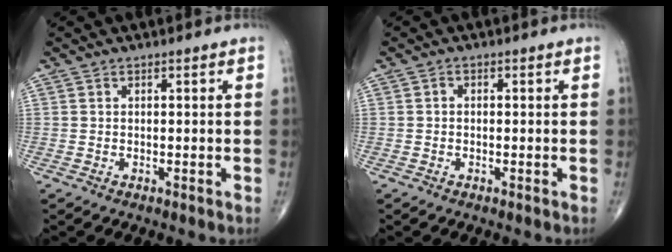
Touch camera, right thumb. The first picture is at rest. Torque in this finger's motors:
{"motor_torque": [-0.32, 0.08, 0.18, 0.03, -0.01]}